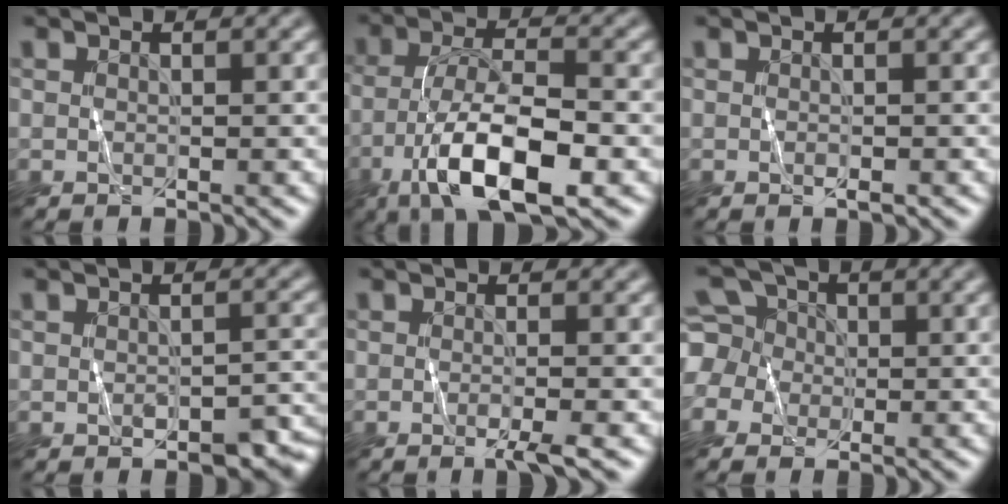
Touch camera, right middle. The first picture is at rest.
{"total": 9.7, "force": [-4.3, 3.3, 8.0], "torque": [-0.143, 0.001, -0.080]}
{"total": 0.7, "force": [0.0, 0.3, 0.7], "torque": [-0.012, 0.001, 0.002]}
{"total": 2.5, "force": [-1.0, 1.4, 1.7], "torque": [-0.025, -0.002, -0.008]}
{"total": 1.8, "force": [-0.5, 0.3, 1.7], "torque": [-0.023, -0.003, -0.012]}
{"total": 6.3, "force": [-0.8, 5.8, 2.3], "torque": [-0.058, 0.030, -0.055]}